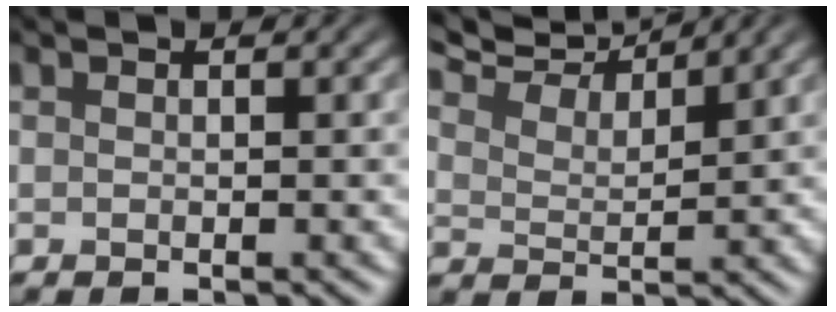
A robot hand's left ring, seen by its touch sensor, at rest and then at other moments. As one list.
[{"total": 6.8, "force": [6.2, 1.4, 2.5], "torque": [-0.060, 0.021, 0.090]}]